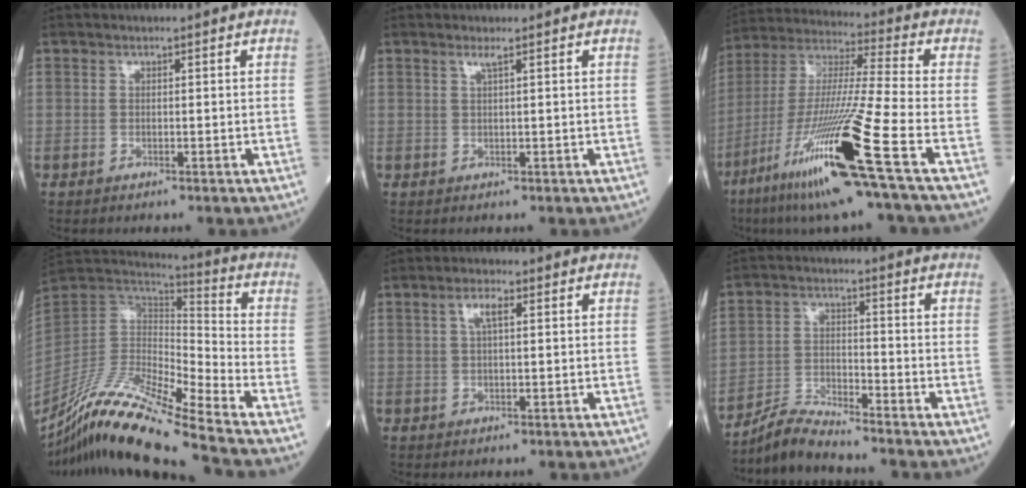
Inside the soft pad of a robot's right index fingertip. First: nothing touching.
{"total": 1.0, "force": [0.6, -0.3, 0.8], "torque": [-0.023, -0.001, 0.014]}
{"total": 21.5, "force": [-10.0, -1.0, 18.9], "torque": [-0.382, -0.046, -0.193]}
{"total": 19.2, "force": [-15.7, -0.6, 11.1], "torque": [-0.228, -0.016, -0.300]}
{"total": 2.9, "force": [1.0, 0.7, 2.6], "torque": [-0.053, 0.008, 0.019]}
{"total": 5.5, "force": [-5.5, -0.4, 0.6], "torque": [-0.016, -0.010, -0.106]}